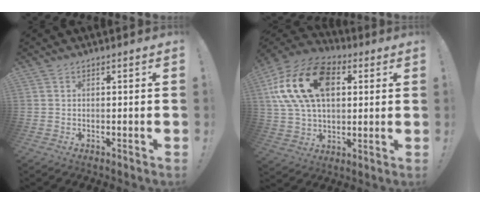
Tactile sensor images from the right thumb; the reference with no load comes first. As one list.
[{"total": 22.7, "force": [6.9, 15.0, 15.6], "torque": [-0.290, -0.012, 0.126]}]